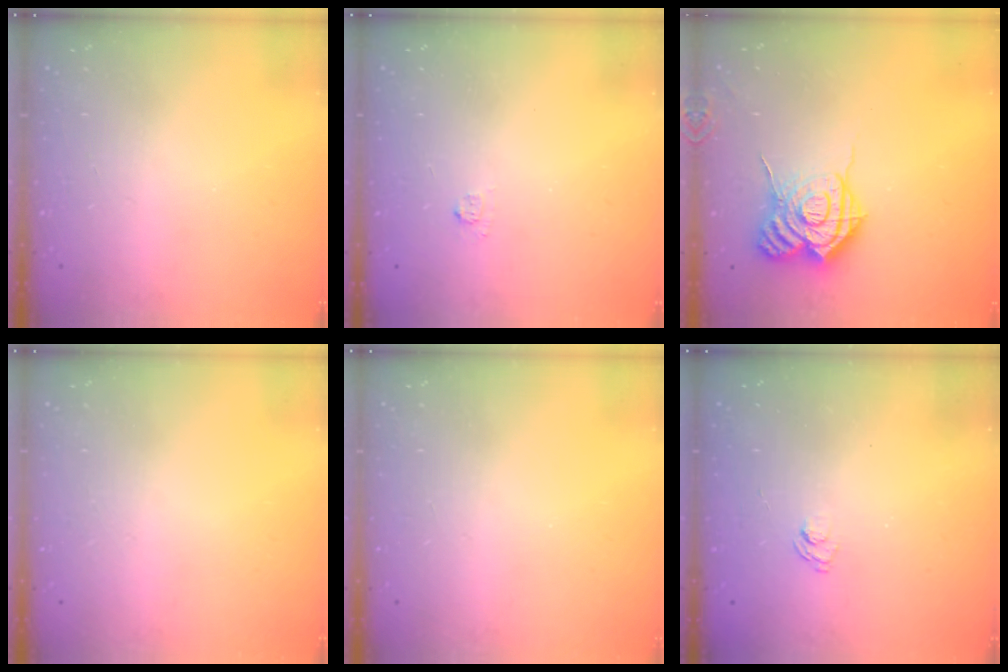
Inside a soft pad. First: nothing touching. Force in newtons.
{"total": 2.2, "press": 2.0, "slide": 0.9}
{"total": 15.3, "press": 15.2, "slide": 1.6}
{"total": 0.0}
{"total": 0.0}
{"total": 2.4, "press": 2.0, "slide": 1.2}